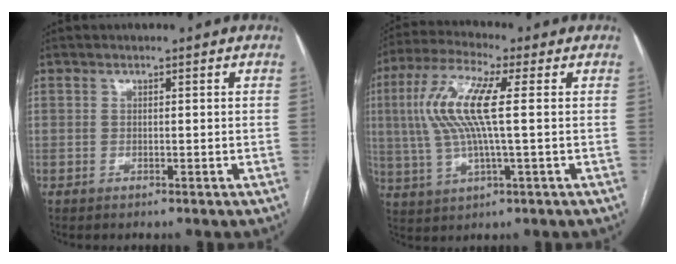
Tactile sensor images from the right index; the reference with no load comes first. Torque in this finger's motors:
{"motor_torque": [1.55, 0.59, 0.64, 0.21]}